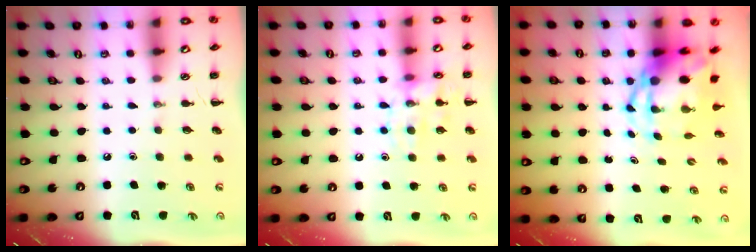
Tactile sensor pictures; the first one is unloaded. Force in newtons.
{"total": 12.6, "press": 12.6, "slide": 0.9}
{"total": 7.3, "press": 7.1, "slide": 1.8}